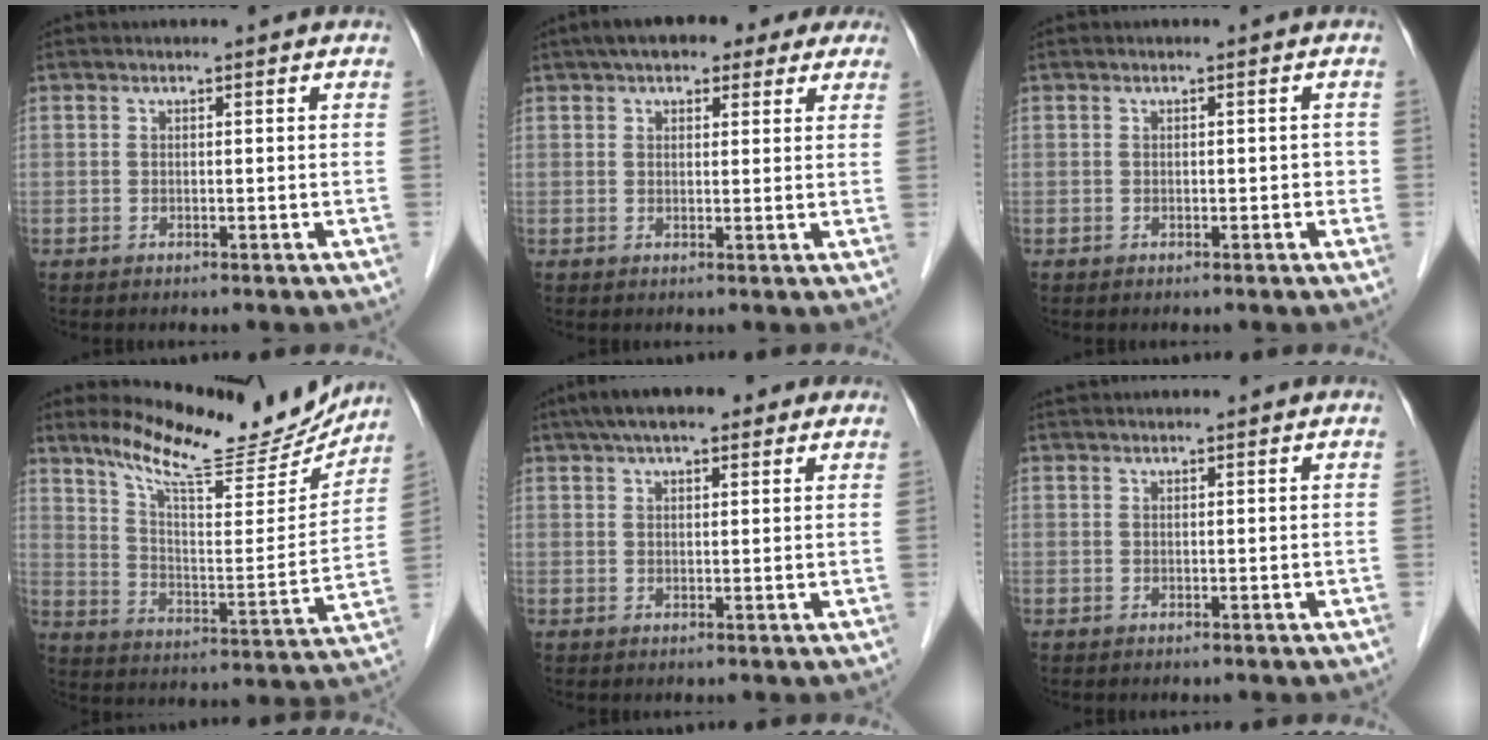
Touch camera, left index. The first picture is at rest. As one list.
[{"total": 11.2, "force": [8.5, 4.6, 5.7], "torque": [-0.064, 0.042, 0.109]}, {"total": 0.9, "force": [-0.1, 0.6, 0.6], "torque": [0.000, 0.004, -0.004]}, {"total": 18.3, "force": [16.5, 2.6, 7.4], "torque": [-0.125, -0.031, 0.246]}, {"total": 9.2, "force": [6.7, 2.9, 5.6], "torque": [-0.083, 0.040, 0.101]}, {"total": 2.7, "force": [2.5, 0.2, 1.0], "torque": [-0.010, 0.032, 0.043]}]